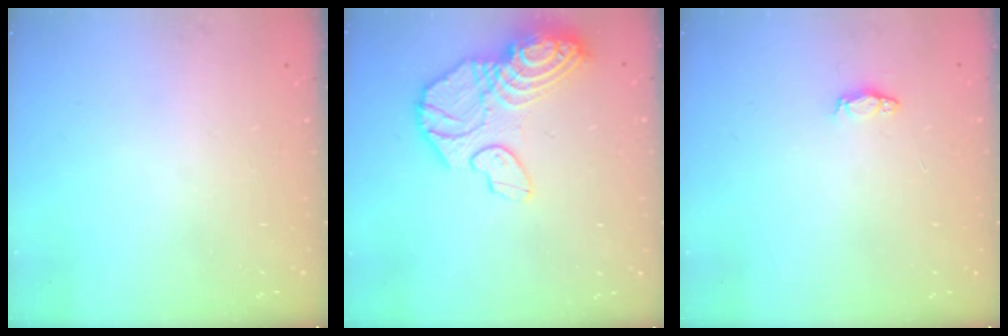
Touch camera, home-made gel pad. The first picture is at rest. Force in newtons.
{"total": 17.7, "press": 17.6, "slide": 1.8}
{"total": 3.1, "press": 3.1, "slide": 0.5}